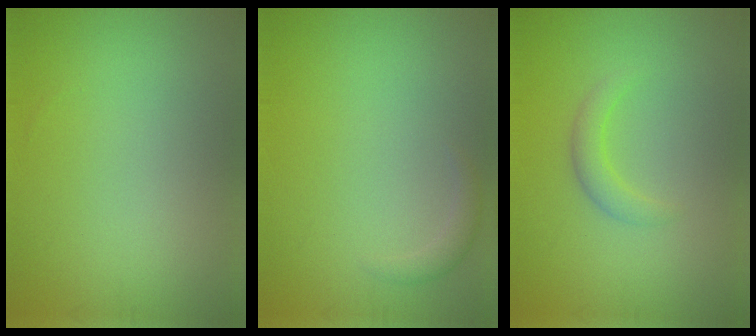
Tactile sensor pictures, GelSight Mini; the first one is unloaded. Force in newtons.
{"total": 1.1, "press": 1.1, "slide": 0.0}
{"total": 1.7, "press": 1.7, "slide": 0.3}